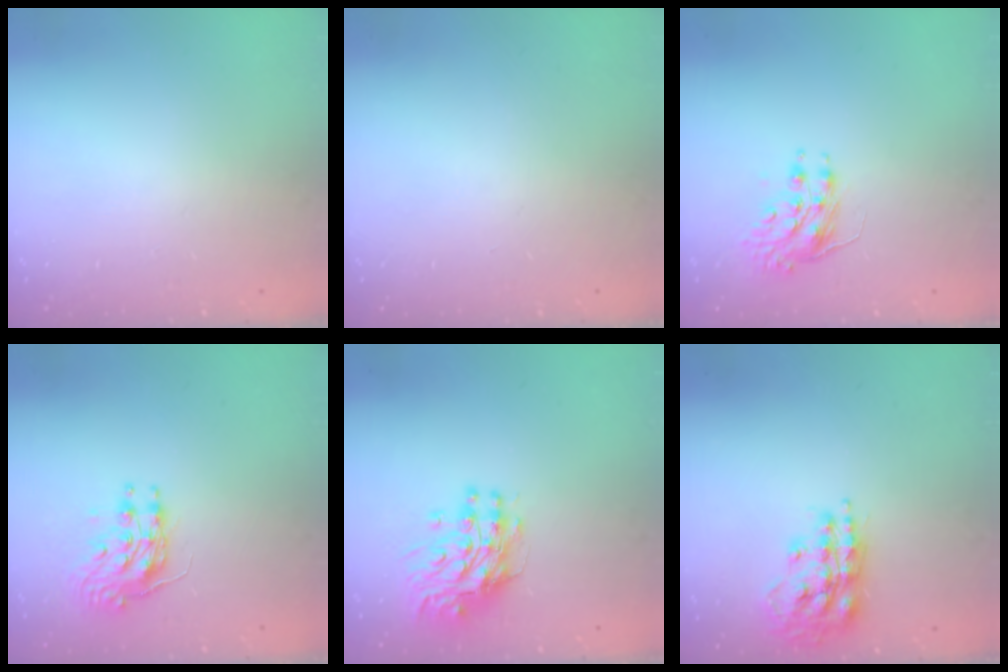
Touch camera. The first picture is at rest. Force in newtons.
{"total": 0.0}
{"total": 8.0, "press": 8.0, "slide": 0.2}
{"total": 9.3, "press": 9.3, "slide": 0.1}
{"total": 10.7, "press": 10.7, "slide": 0.9}
{"total": 16.2, "press": 16.2, "slide": 1.4}